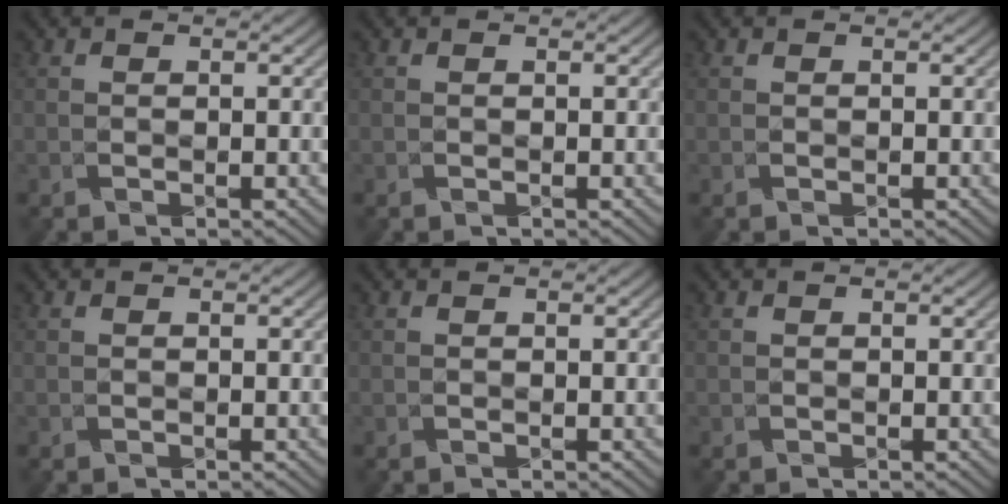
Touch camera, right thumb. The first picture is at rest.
{"total": 0.0}
{"total": 0.0}
{"total": 0.0}
{"total": 0.0}
{"total": 0.0}